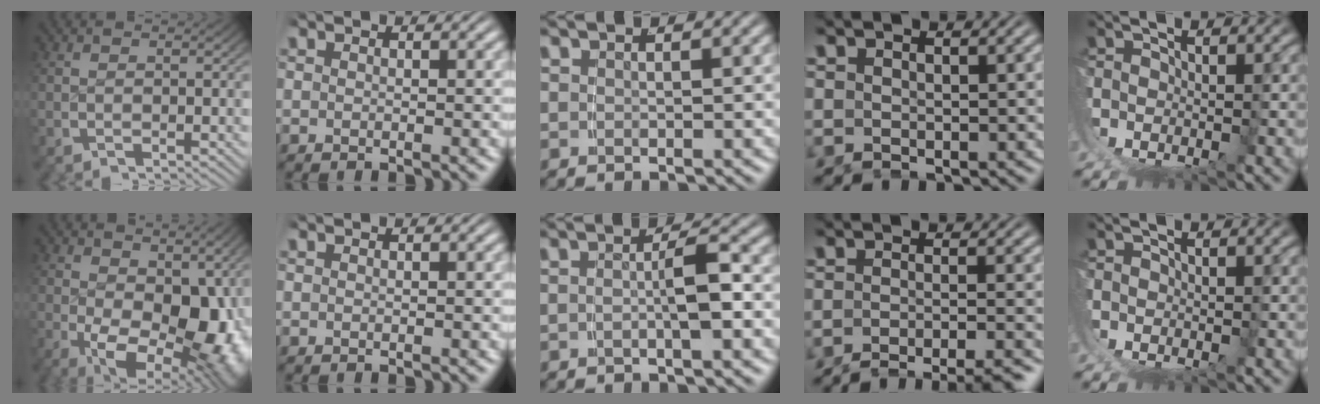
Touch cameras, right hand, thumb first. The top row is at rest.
{"thumb": {"total": 13.0, "force": [-2.1, 8.4, 9.7], "torque": [-0.166, -0.066, 0.002]}, "middle": {"total": 2.4, "force": [-0.7, -0.3, 2.2], "torque": [-0.030, 0.000, -0.009]}, "ring": {"total": 8.4, "force": [-7.7, 1.3, 3.2], "torque": [-0.028, -0.018, -0.110]}}